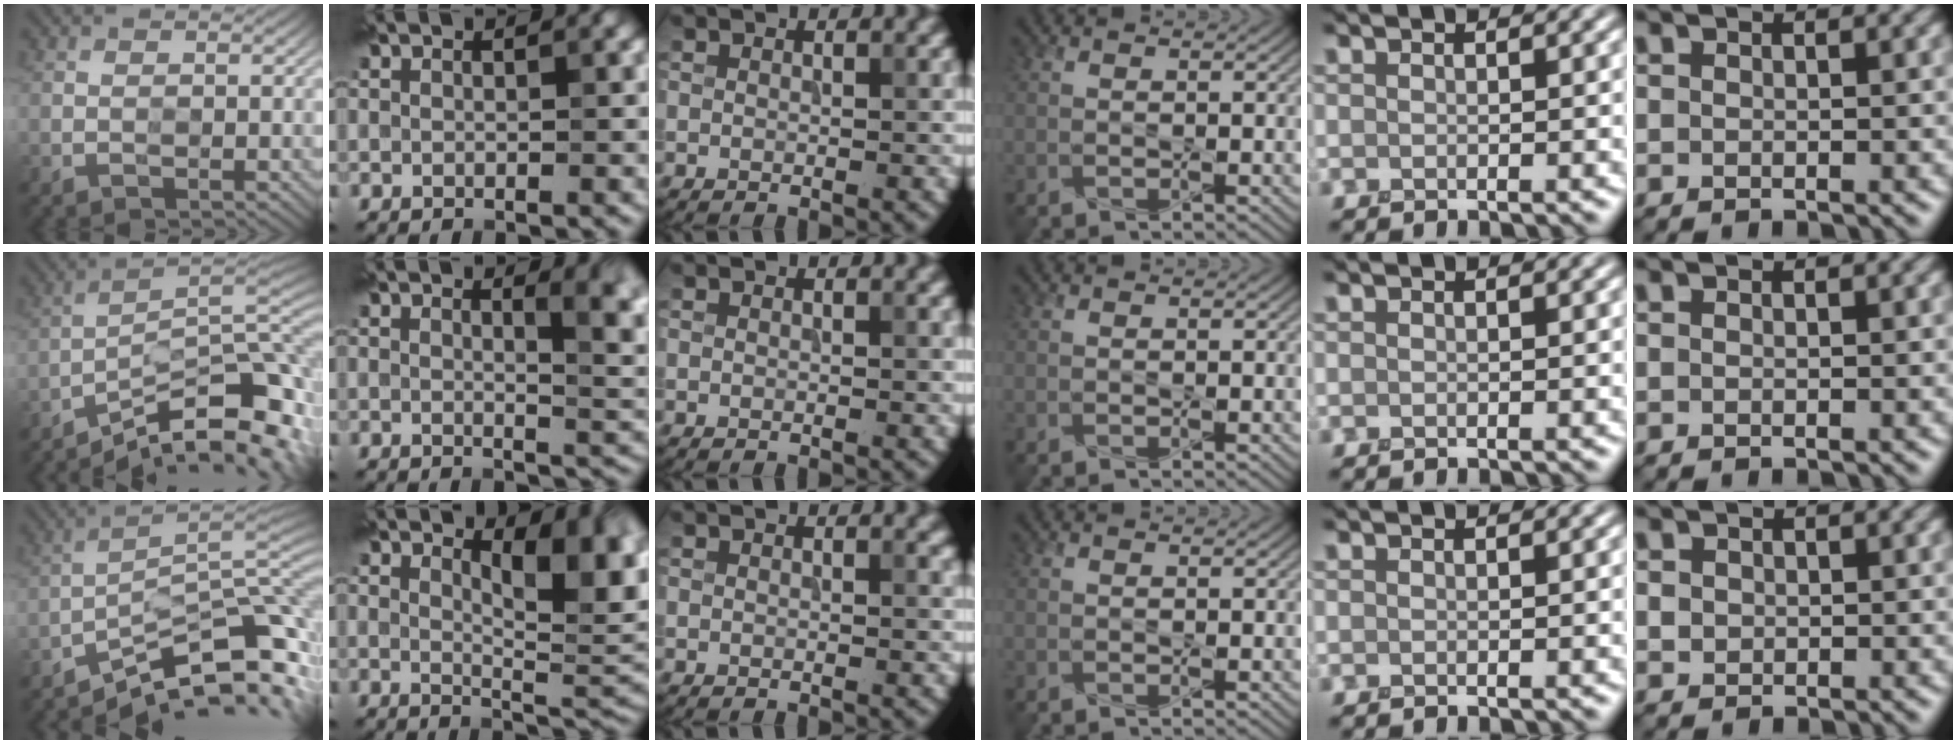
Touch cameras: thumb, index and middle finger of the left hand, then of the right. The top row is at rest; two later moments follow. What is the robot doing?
{"motion": "press", "object": "syringe"}